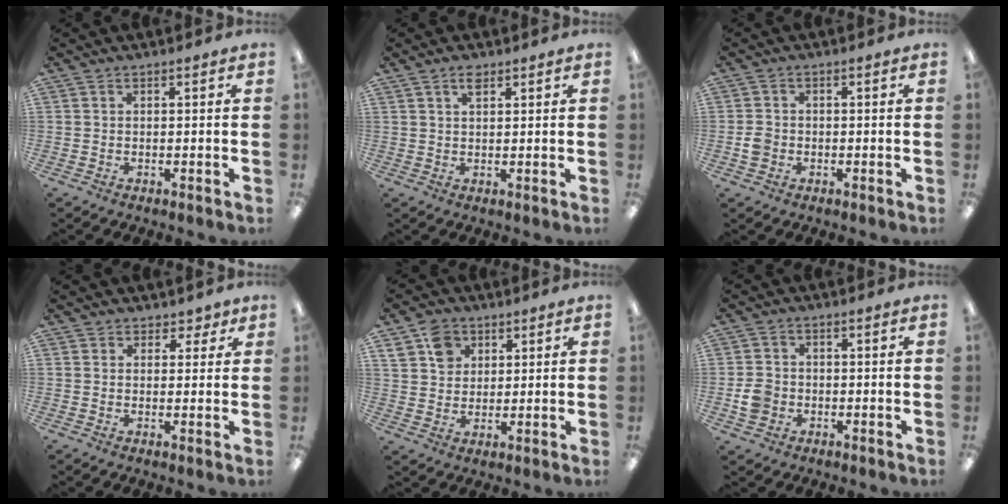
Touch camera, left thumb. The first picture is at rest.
{"total": 3.1, "force": [2.0, 1.3, 2.0], "torque": [-0.036, -0.001, 0.034]}
{"total": 2.6, "force": [-0.6, 2.2, 1.2], "torque": [-0.021, 0.004, -0.012]}
{"total": 2.9, "force": [1.8, 2.2, 0.5], "torque": [0.003, -0.002, 0.031]}
{"total": 7.5, "force": [3.9, 5.8, 2.7], "torque": [-0.048, 0.003, 0.072]}
{"total": 4.4, "force": [-1.0, 3.8, 1.9], "torque": [-0.031, 0.004, -0.020]}